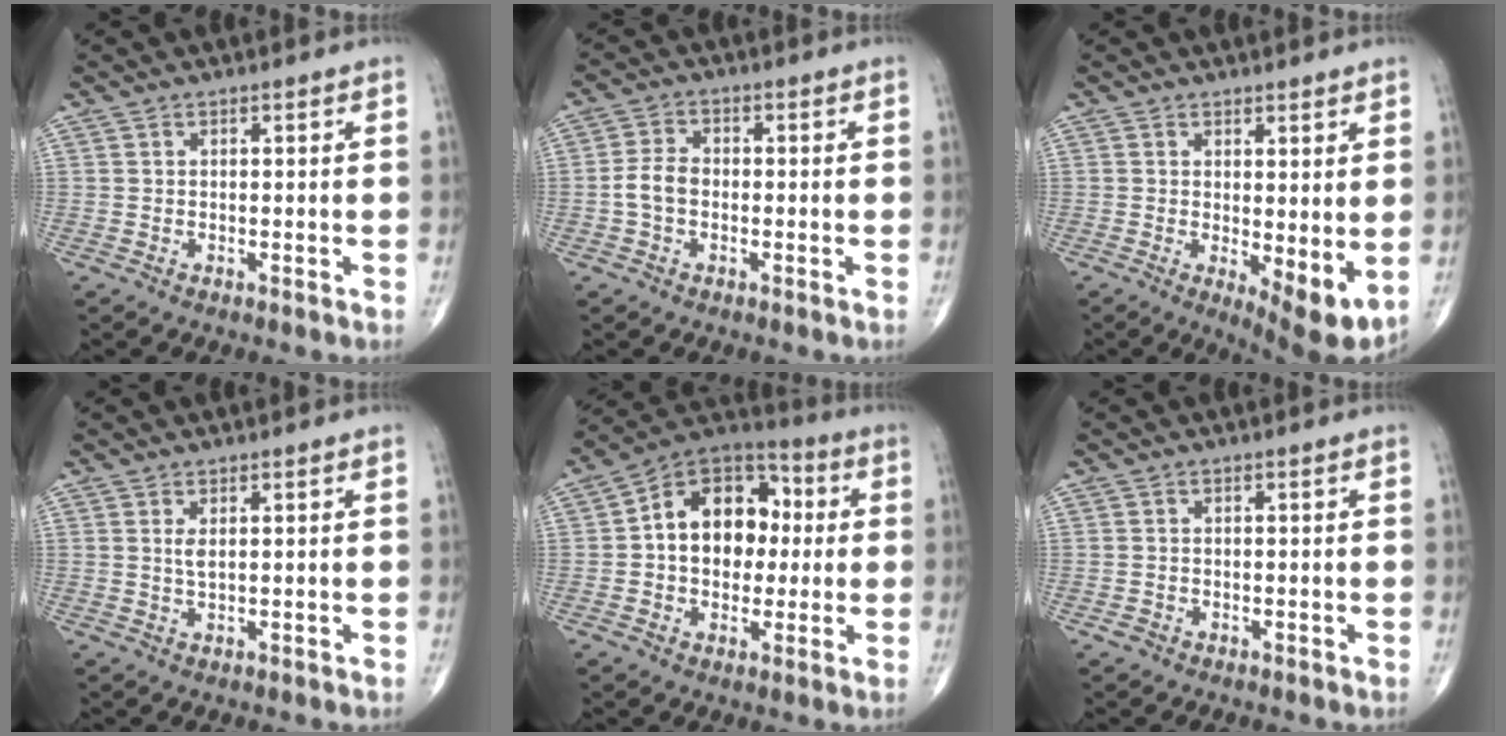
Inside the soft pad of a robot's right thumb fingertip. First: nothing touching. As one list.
[{"total": 4.3, "force": [-1.0, 3.0, 2.9], "torque": [-0.060, 0.016, -0.024]}, {"total": 7.9, "force": [-0.4, 2.7, 7.4], "torque": [-0.103, -0.023, 0.002]}, {"total": 1.6, "force": [0.5, 0.5, 1.5], "torque": [-0.031, -0.004, 0.013]}, {"total": 16.2, "force": [1.2, 11.5, 11.4], "torque": [-0.127, 0.032, 0.008]}, {"total": 1.2, "force": [-0.6, 1.0, 0.4], "torque": [-0.009, 0.005, -0.010]}]